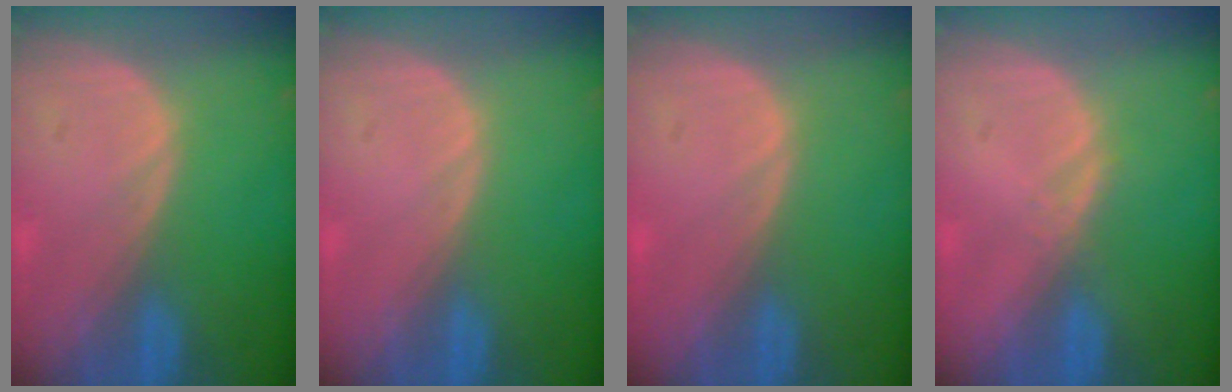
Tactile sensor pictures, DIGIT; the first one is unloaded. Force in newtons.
{"total": 0.0}
{"total": 0.7, "press": 0.0, "slide": 0.7}
{"total": 1.2, "press": 1.0, "slide": 0.7}